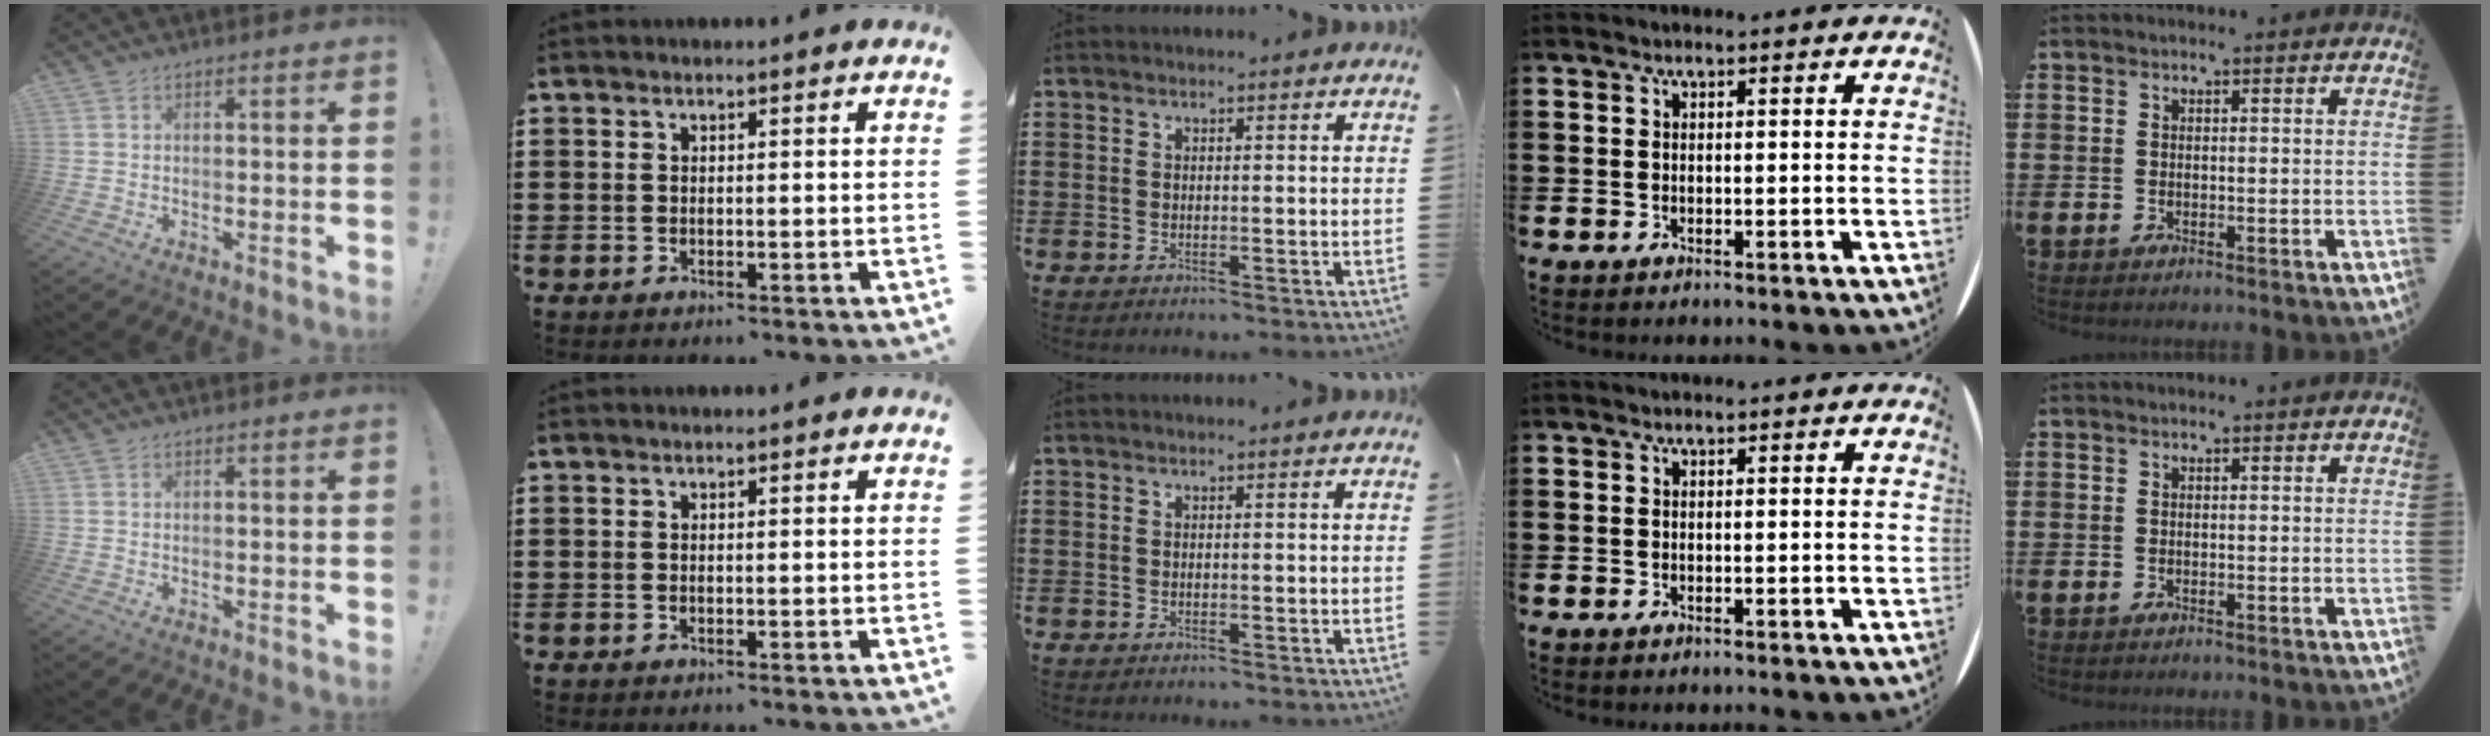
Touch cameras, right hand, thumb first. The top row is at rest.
{}